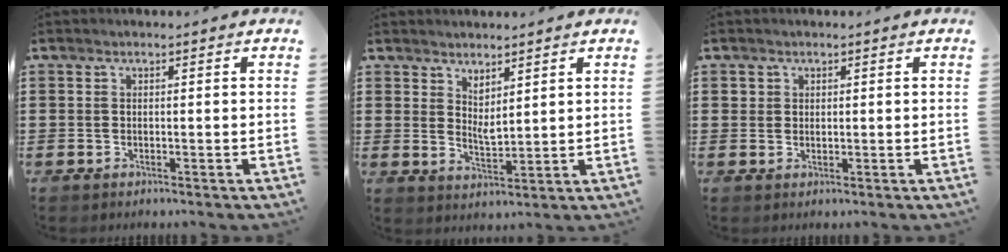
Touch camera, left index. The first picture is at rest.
{"total": 3.2, "force": [2.7, 0.8, 1.3], "torque": [-0.032, -0.007, 0.051]}
{"total": 1.3, "force": [0.7, 1.0, 0.3], "torque": [-0.010, 0.005, 0.013]}